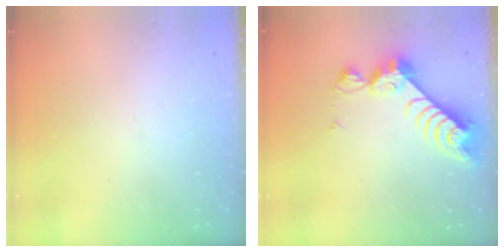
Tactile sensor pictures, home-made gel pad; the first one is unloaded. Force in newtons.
{"total": 9.4, "press": 9.4, "slide": 0.9}